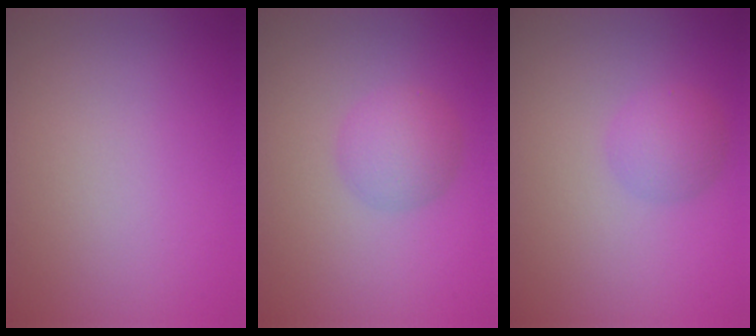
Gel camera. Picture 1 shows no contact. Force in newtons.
{"total": 2.8, "press": 2.8, "slide": 0.1}
{"total": 2.3, "press": 2.3, "slide": 0.1}